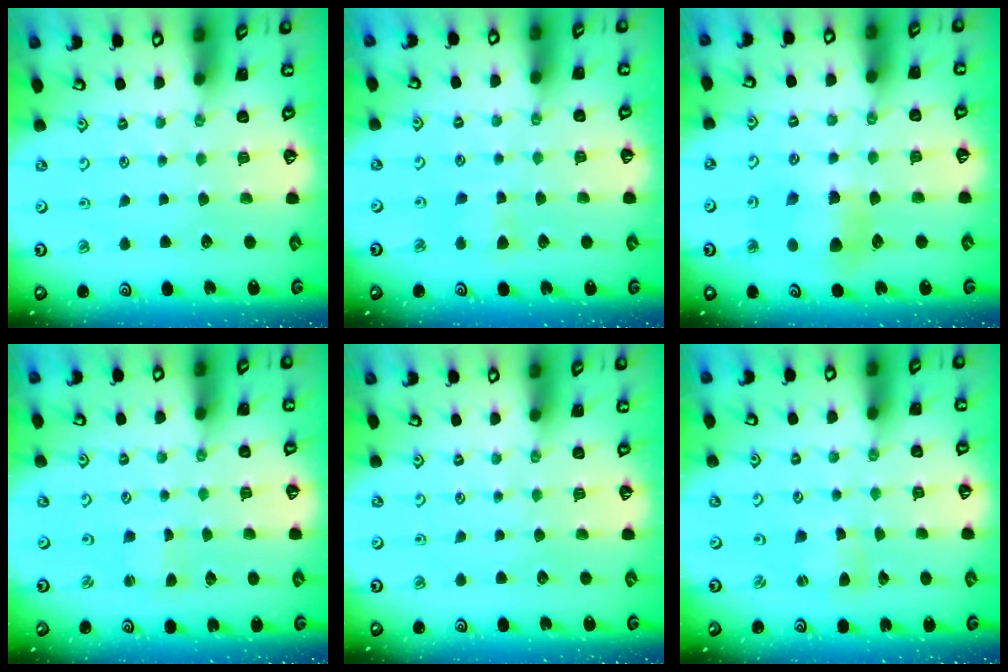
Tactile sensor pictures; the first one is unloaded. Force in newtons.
{"total": 3.8, "press": 3.7, "slide": 0.6}
{"total": 7.1, "press": 7.1, "slide": 0.6}
{"total": 0.9, "press": 0.9, "slide": 0.0}
{"total": 0.0}
{"total": 1.1, "press": 1.1, "slide": 0.2}